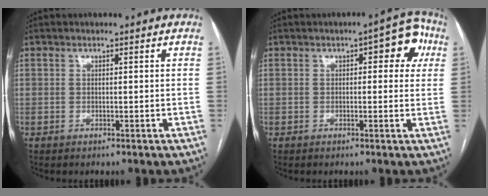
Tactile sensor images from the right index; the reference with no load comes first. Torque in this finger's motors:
{"motor_torque": [0.07, 0.02, 0.06, 0.04]}